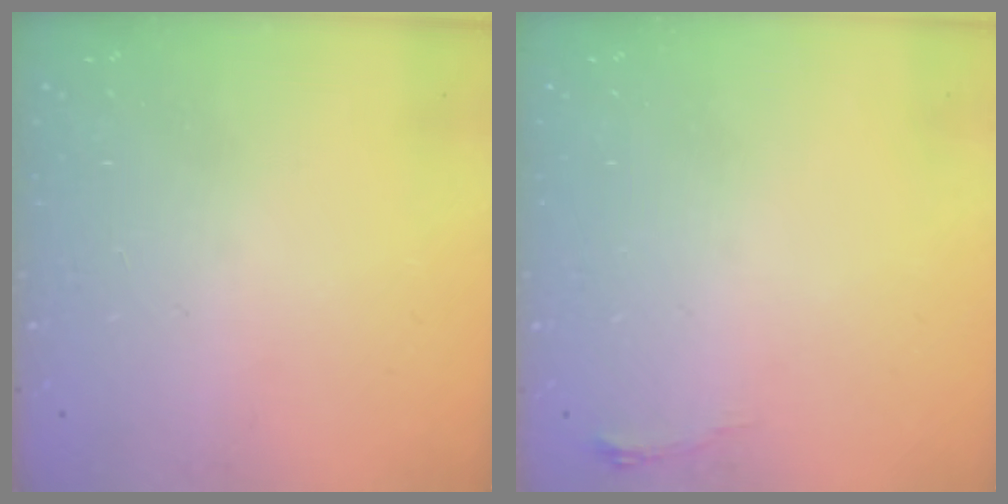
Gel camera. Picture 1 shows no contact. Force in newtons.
{"total": 3.4, "press": 3.4, "slide": 0.5}